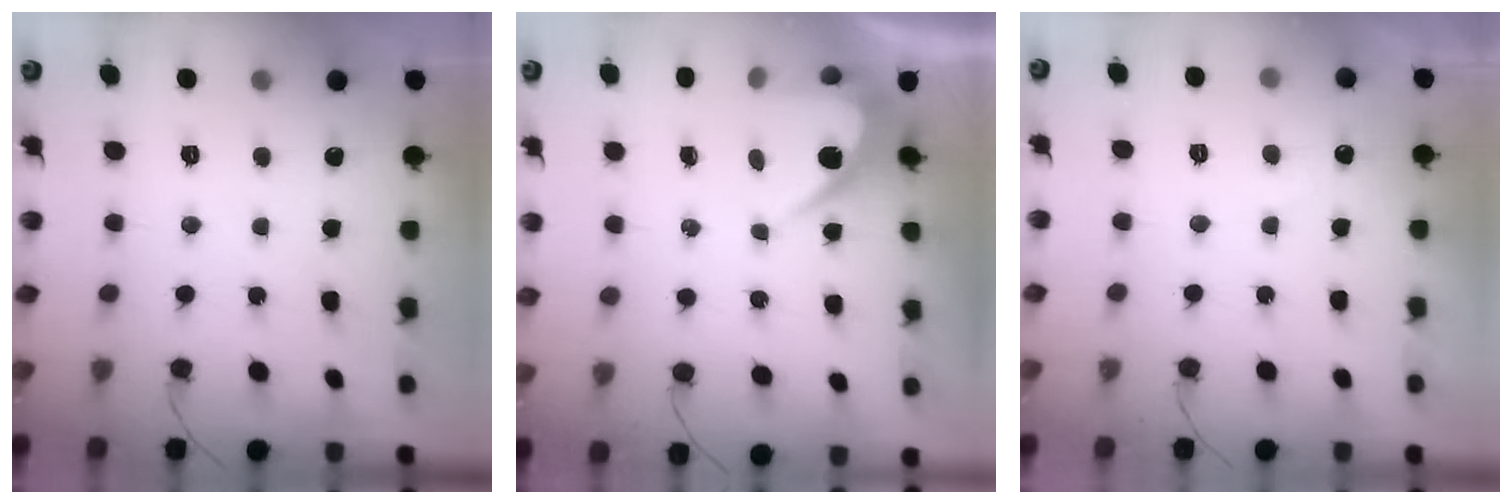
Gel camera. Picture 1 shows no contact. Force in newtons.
{"total": 5.7, "press": 5.7, "slide": 0.1}
{"total": 1.9, "press": 1.9, "slide": 0.2}